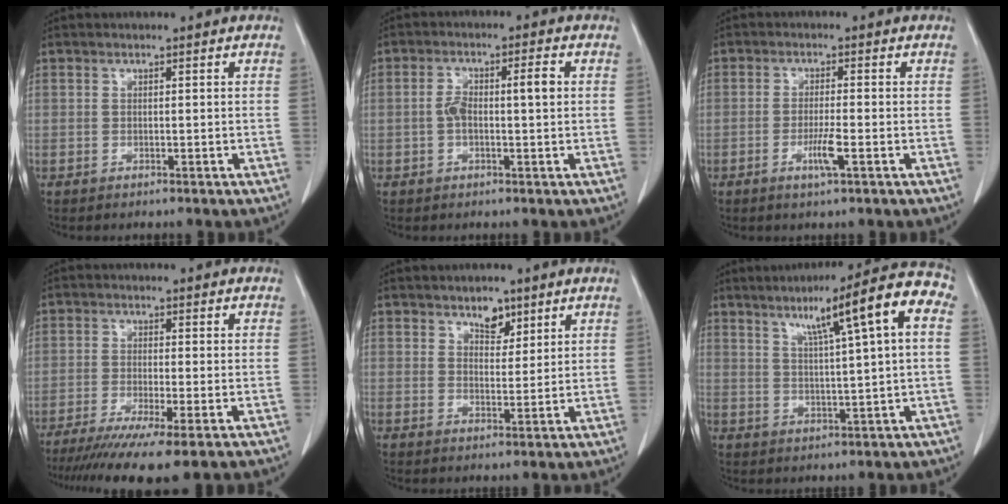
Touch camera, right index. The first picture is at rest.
{"total": 5.2, "force": [0.1, 1.4, 5.0], "torque": [-0.104, 0.024, 0.004]}
{"total": 3.7, "force": [-1.5, 0.0, 3.4], "torque": [-0.069, -0.006, -0.026]}
{"total": 11.0, "force": [-7.8, 0.3, 7.8], "torque": [-0.121, -0.026, -0.122]}
{"total": 3.6, "force": [2.5, 2.0, 1.7], "torque": [-0.023, -0.003, 0.042]}
{"total": 13.1, "force": [4.7, 0.1, 12.3], "torque": [-0.180, 0.024, 0.063]}